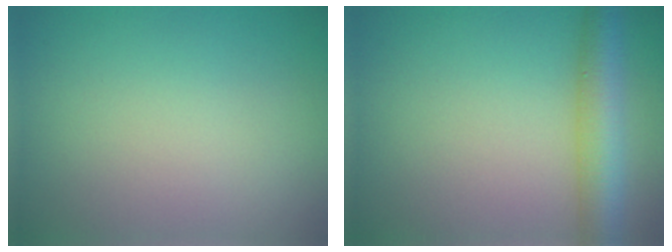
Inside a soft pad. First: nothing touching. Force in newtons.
{"total": 5.1, "press": 5.1, "slide": 0.2}